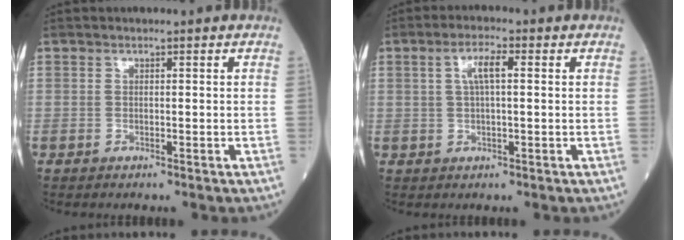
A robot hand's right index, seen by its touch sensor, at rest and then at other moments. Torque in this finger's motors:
{"motor_torque": [0.07, 0.06, 0.08, 0.05]}